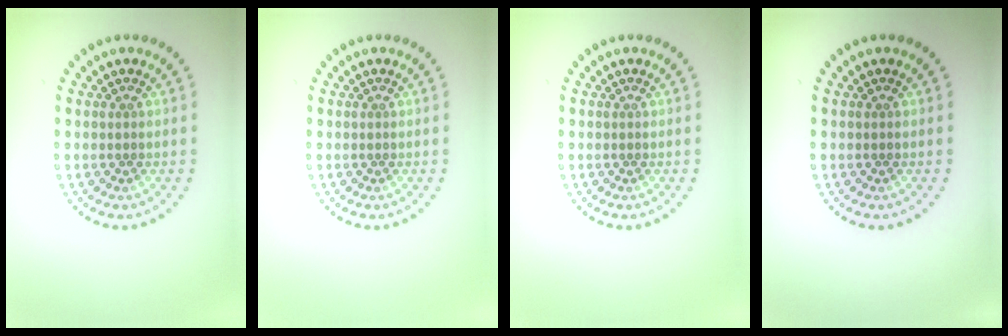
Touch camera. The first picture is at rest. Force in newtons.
{"total": 0.0}
{"total": 0.0}
{"total": 0.0}